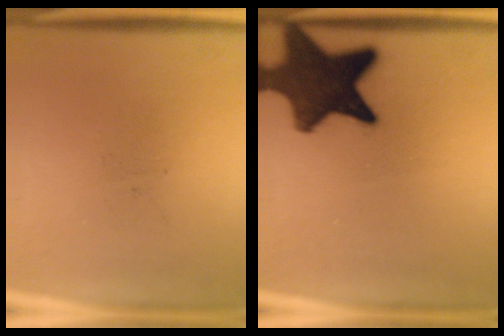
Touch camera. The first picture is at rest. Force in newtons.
{"total": 13.7}